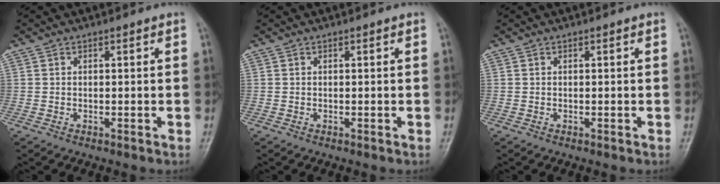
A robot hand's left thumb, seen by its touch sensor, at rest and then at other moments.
{"total": 0.0}
{"total": 0.0}